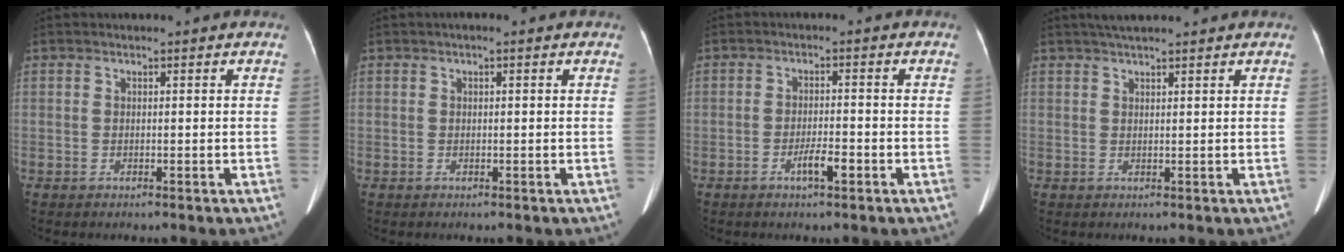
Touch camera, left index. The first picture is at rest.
{"total": 0.5, "force": [0.2, 0.2, 0.5], "torque": [-0.005, 0.009, -0.001]}
{"total": 3.1, "force": [-1.7, 0.5, 2.5], "torque": [-0.045, 0.001, -0.030]}
{"total": 4.1, "force": [3.4, 0.6, 2.1], "torque": [-0.028, 0.028, 0.058]}